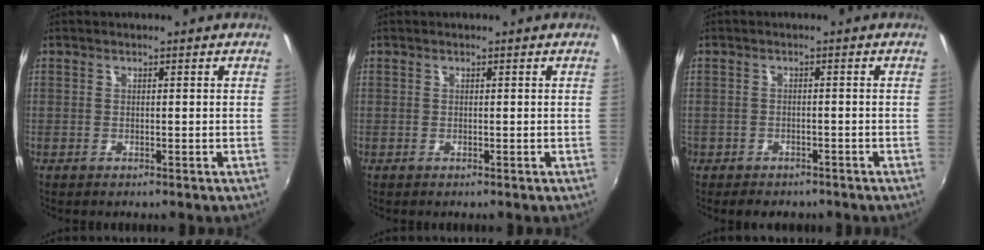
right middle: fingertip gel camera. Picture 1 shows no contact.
{"total": 0.0}
{"total": 3.9, "force": [-2.9, 2.4, 1.0], "torque": [-0.031, -0.003, -0.042]}